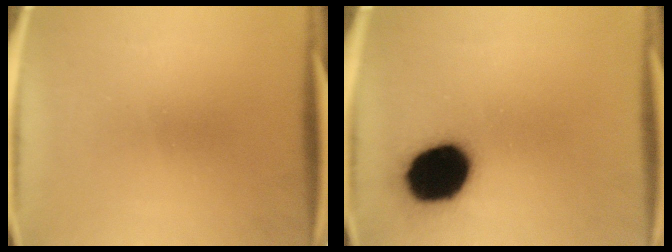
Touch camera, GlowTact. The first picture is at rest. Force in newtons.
{"total": 18.9}